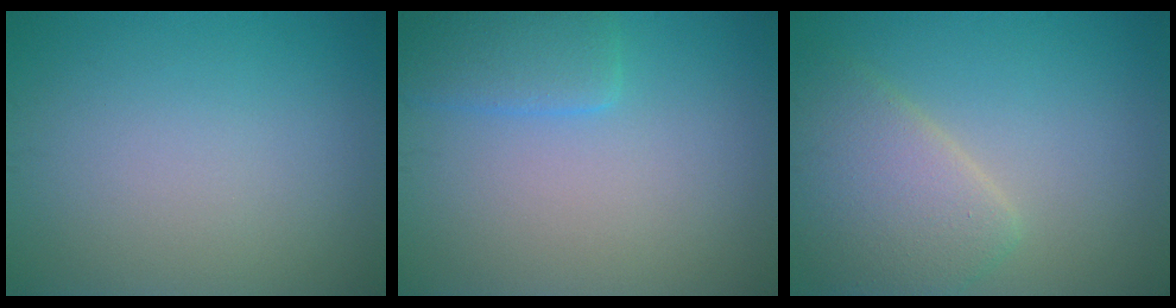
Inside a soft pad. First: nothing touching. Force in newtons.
{"total": 3.0, "press": 3.0, "slide": 0.2}
{"total": 5.4, "press": 5.3, "slide": 0.4}